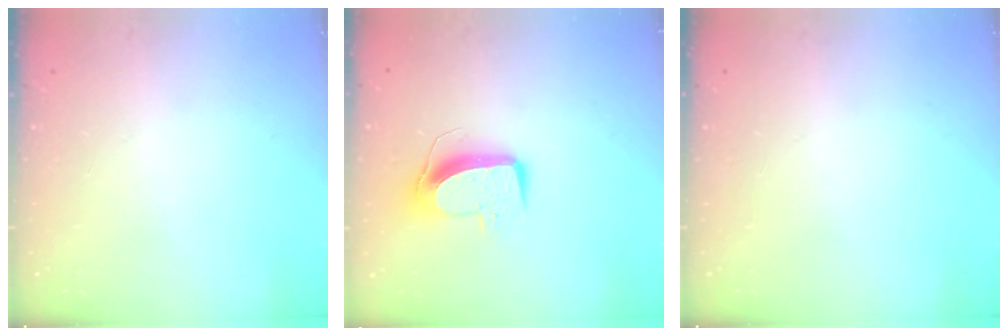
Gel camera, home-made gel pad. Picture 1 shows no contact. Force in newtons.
{"total": 10.0, "press": 10.0, "slide": 0.5}
{"total": 0.0}